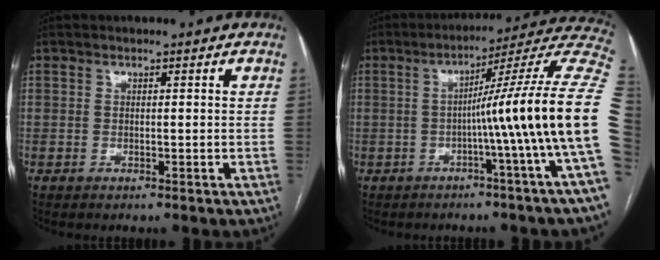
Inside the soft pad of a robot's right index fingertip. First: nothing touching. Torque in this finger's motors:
{"motor_torque": [1.81, -0.33, 0.81, 0.18]}